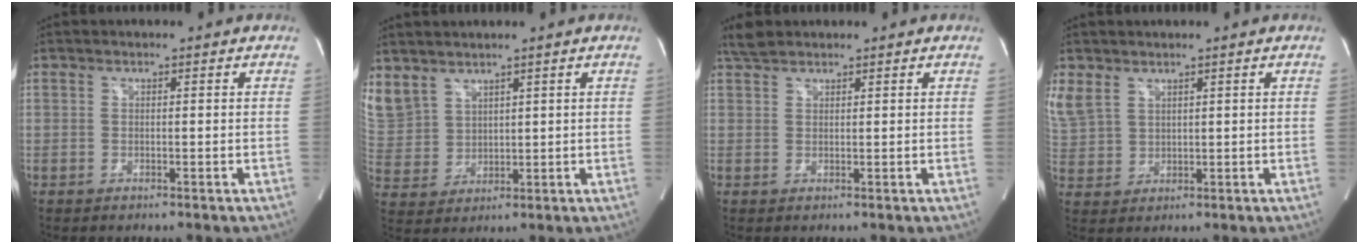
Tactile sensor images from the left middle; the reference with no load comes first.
{"total": 13.5, "force": [8.8, 9.0, 4.7], "torque": [-0.166, 0.023, 0.202]}
{"total": 2.6, "force": [2.4, 0.8, 0.8], "torque": [-0.021, 0.013, 0.047]}
{"total": 6.8, "force": [4.3, 4.5, 2.7], "torque": [-0.081, 0.010, 0.106]}